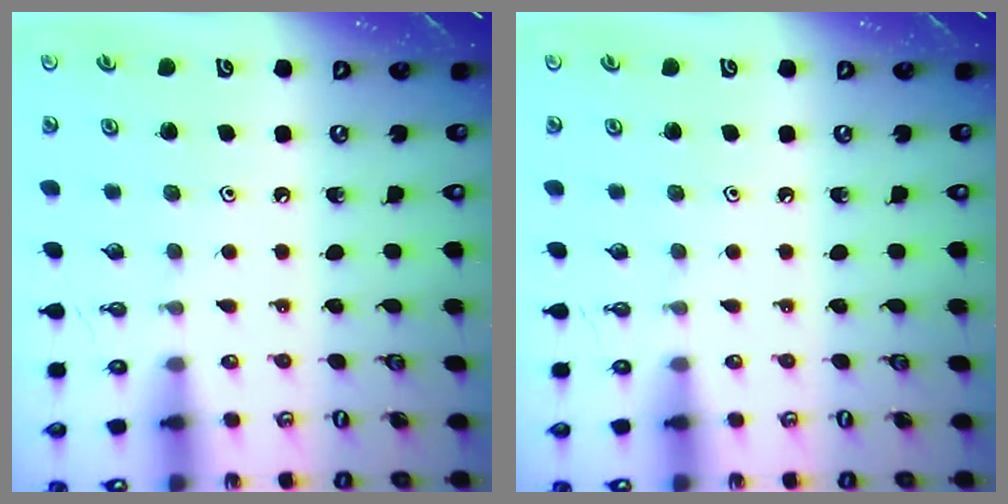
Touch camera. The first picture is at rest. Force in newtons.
{"total": 0.0}